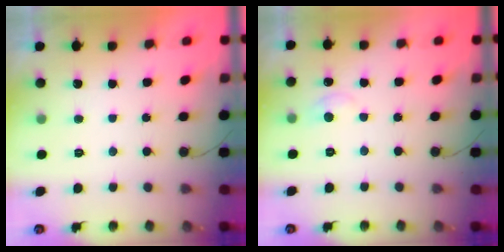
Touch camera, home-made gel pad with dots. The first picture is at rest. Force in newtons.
{"total": 6.8, "press": 6.7, "slide": 0.7}